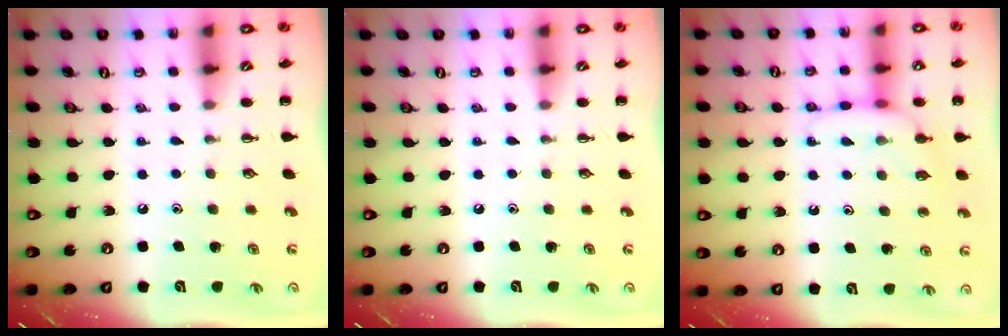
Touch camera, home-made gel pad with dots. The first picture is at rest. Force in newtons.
{"total": 0.0}
{"total": 8.3, "press": 8.3, "slide": 0.7}